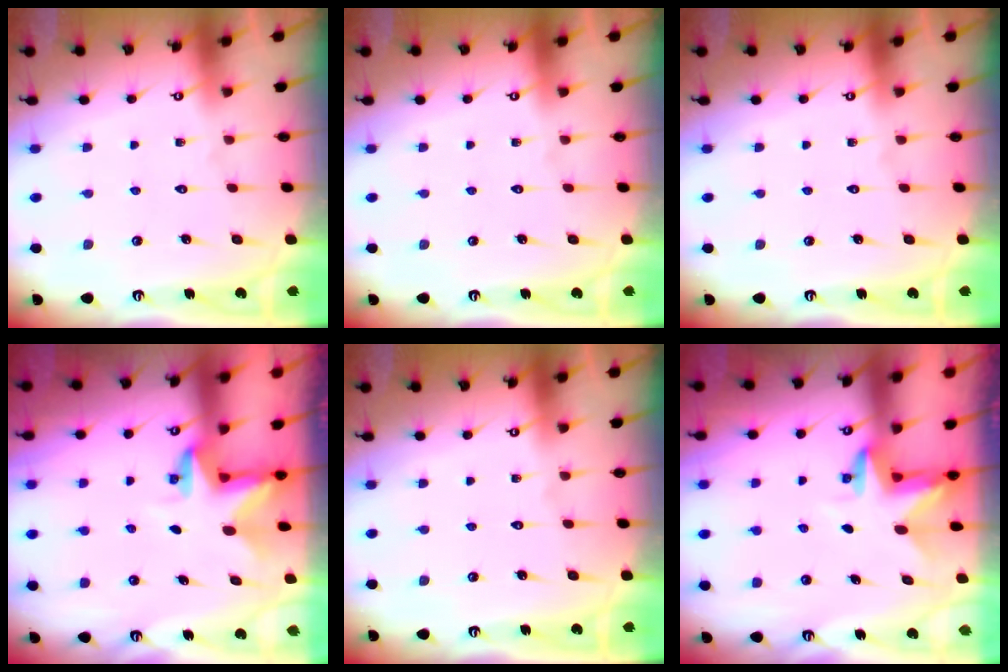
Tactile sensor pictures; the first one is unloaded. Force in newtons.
{"total": 0.0}
{"total": 0.0}
{"total": 2.9, "press": 2.9, "slide": 0.1}
{"total": 0.0}
{"total": 3.2, "press": 3.2, "slide": 0.2}